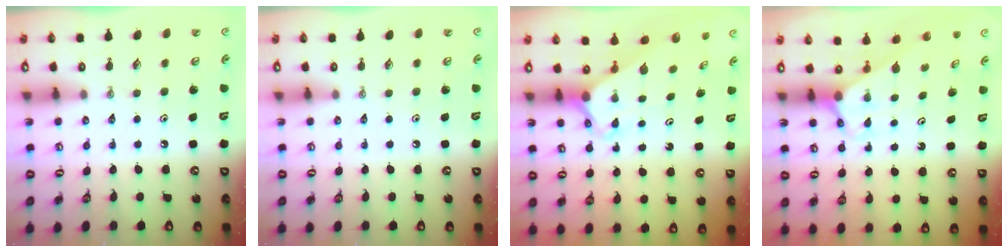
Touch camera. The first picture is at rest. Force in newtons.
{"total": 0.0}
{"total": 2.3, "press": 2.3, "slide": 0.2}
{"total": 2.5, "press": 2.5, "slide": 0.2}